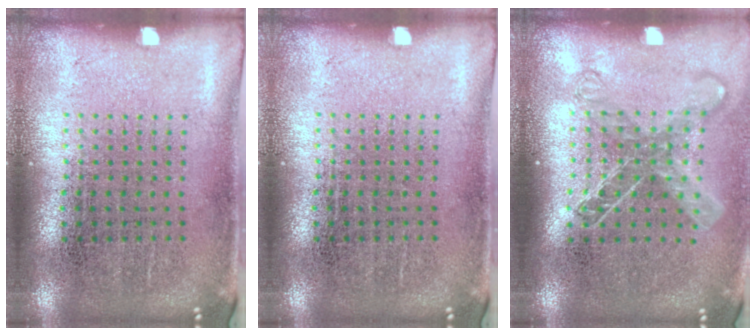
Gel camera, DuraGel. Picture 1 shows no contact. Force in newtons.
{"total": 0.0}
{"total": 1.4, "press": 1.2, "slide": 0.8}